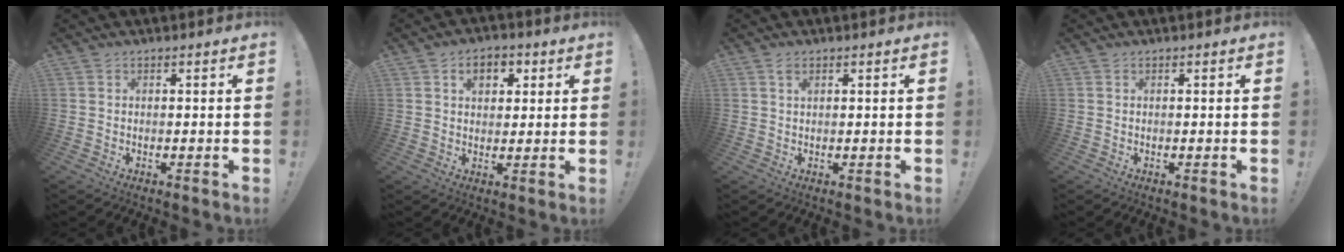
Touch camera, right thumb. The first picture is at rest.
{"total": 6.5, "force": [2.4, 4.8, 3.6], "torque": [-0.042, -0.002, 0.042]}
{"total": 1.3, "force": [0.8, 0.7, 0.8], "torque": [-0.009, -0.002, 0.013]}
{"total": 0.0}